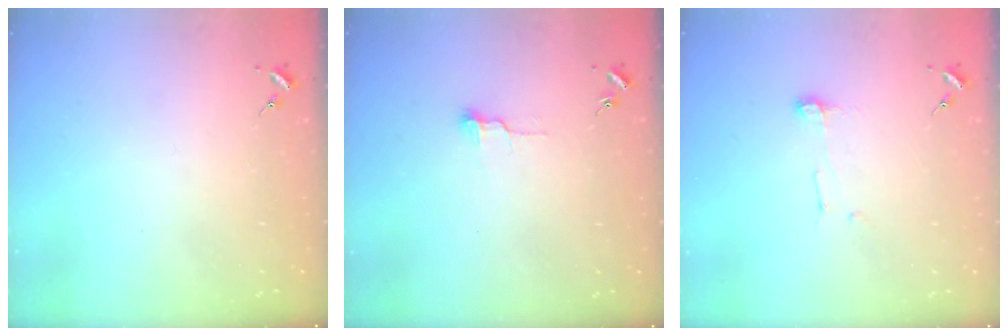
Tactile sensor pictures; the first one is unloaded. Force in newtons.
{"total": 4.9, "press": 4.9, "slide": 0.4}
{"total": 4.7, "press": 4.6, "slide": 0.5}